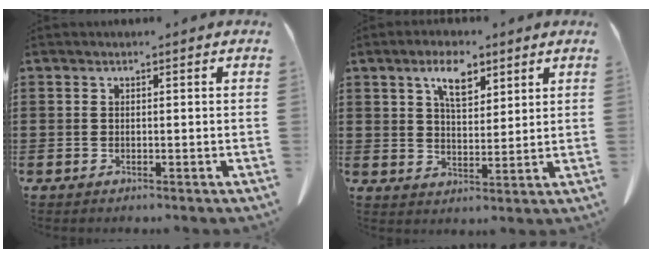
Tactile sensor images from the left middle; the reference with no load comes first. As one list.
[{"total": 6.6, "force": [4.2, 2.7, 4.3], "torque": [-0.073, -0.005, 0.071]}]